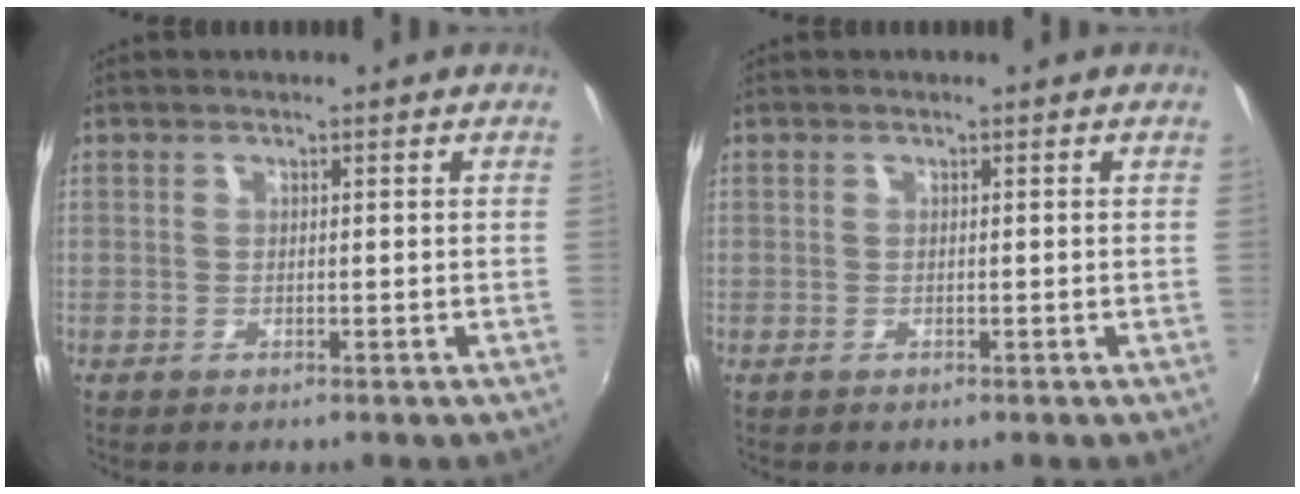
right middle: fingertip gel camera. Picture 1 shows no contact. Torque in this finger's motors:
{"motor_torque": [-0.35, -0.02, -0.01, -0.01]}